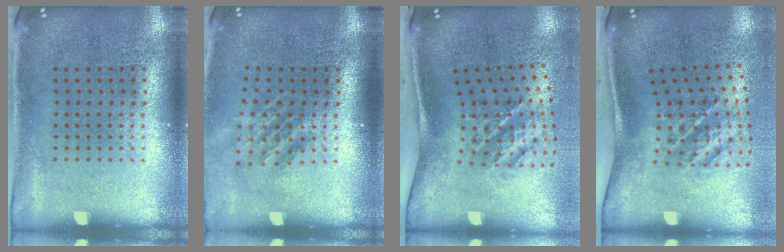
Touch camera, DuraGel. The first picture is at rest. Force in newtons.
{"total": 1.5, "press": 1.1, "slide": 1.0}
{"total": 2.0, "press": 1.3, "slide": 1.6}
{"total": 2.3, "press": 1.3, "slide": 1.9}